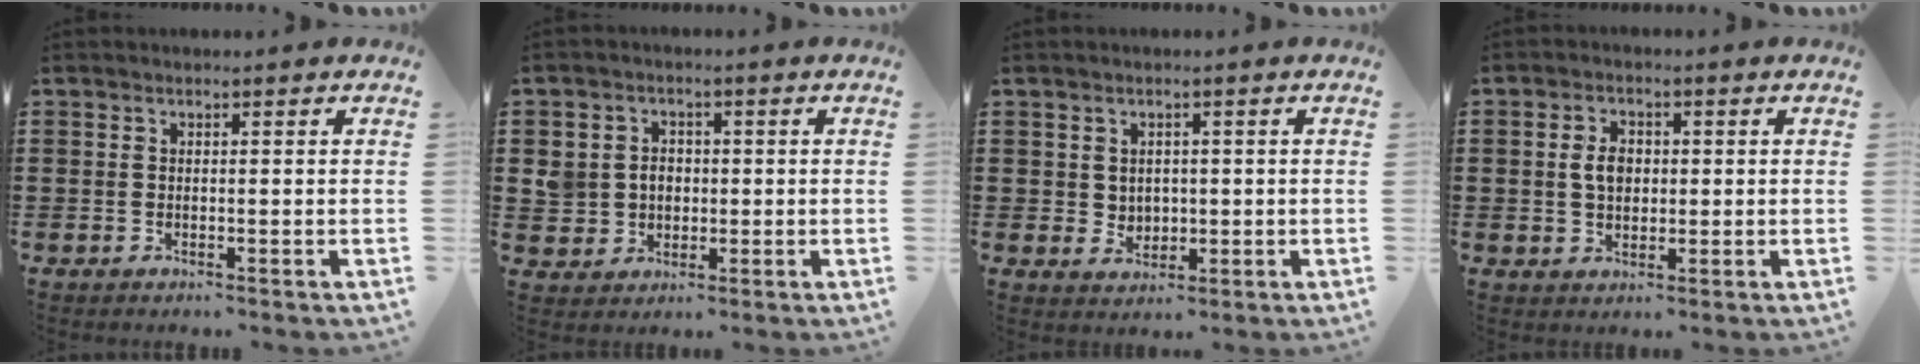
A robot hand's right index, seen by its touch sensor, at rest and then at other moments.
{"total": 4.7, "force": [0.2, 4.4, 1.5], "torque": [-0.052, 0.014, 0.000]}
{"total": 2.3, "force": [1.0, 2.0, 0.5], "torque": [-0.010, 0.008, 0.014]}
{"total": 3.7, "force": [0.3, 2.5, 2.8], "torque": [-0.060, 0.011, 0.003]}